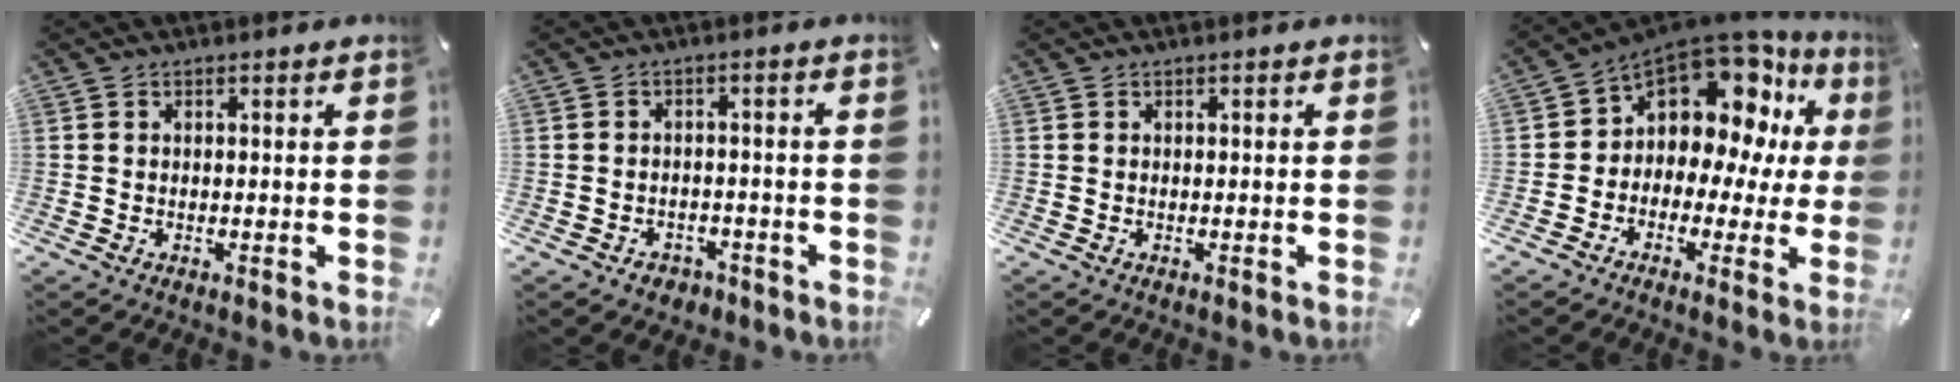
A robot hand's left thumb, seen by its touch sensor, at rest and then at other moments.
{"total": 3.4, "force": [-1.9, 2.6, 1.0], "torque": [-0.014, 0.009, -0.036]}
{"total": 0.0}
{"total": 11.3, "force": [6.9, 7.2, 5.3], "torque": [-0.090, -0.071, 0.122]}